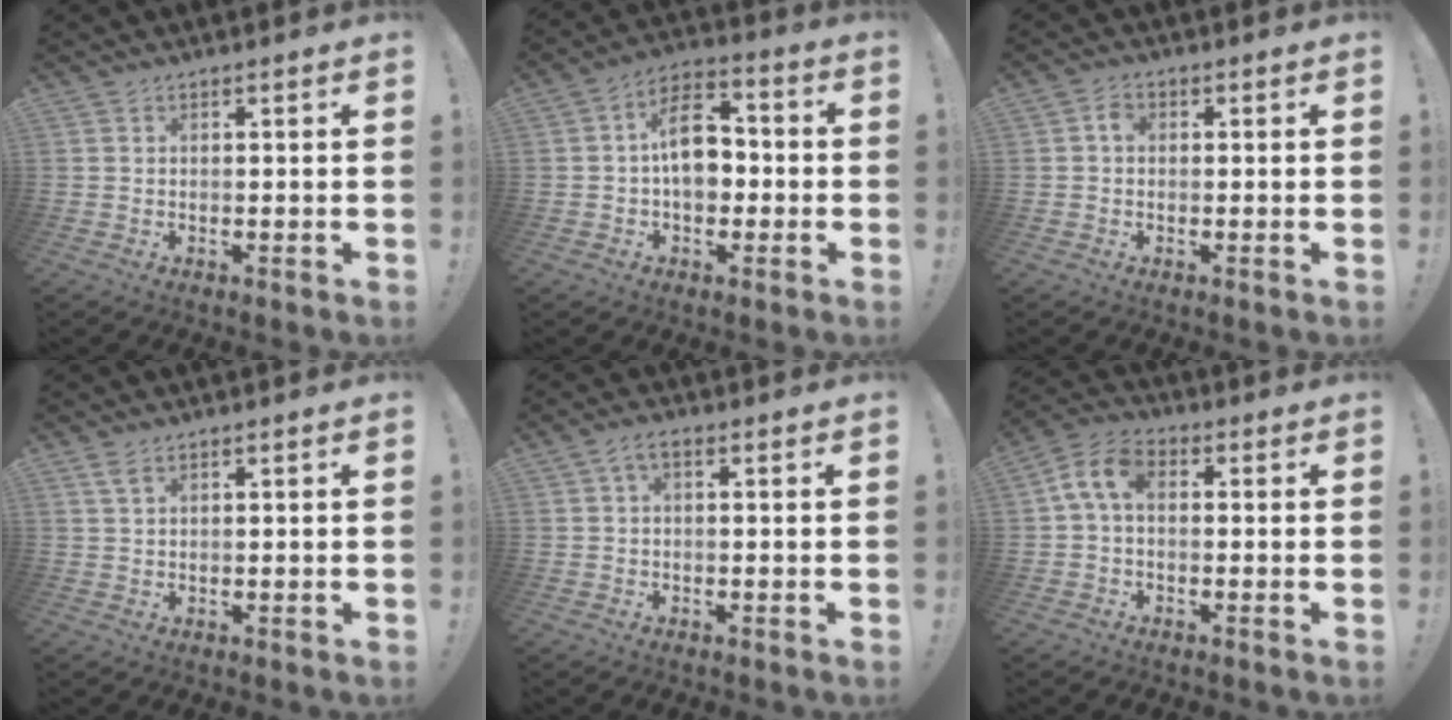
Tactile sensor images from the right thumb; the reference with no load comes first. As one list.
[{"total": 13.2, "force": [0.0, 8.9, 9.8], "torque": [-0.141, 0.018, 0.004]}, {"total": 2.4, "force": [0.0, 1.8, 1.6], "torque": [-0.030, 0.008, -0.001]}, {"total": 2.4, "force": [1.5, 0.8, 1.7], "torque": [-0.034, -0.001, 0.027]}, {"total": 2.6, "force": [0.2, 1.0, 2.4], "torque": [-0.046, 0.005, 0.003]}, {"total": 7.8, "force": [1.0, 4.6, 6.3], "torque": [-0.125, 0.008, 0.022]}]